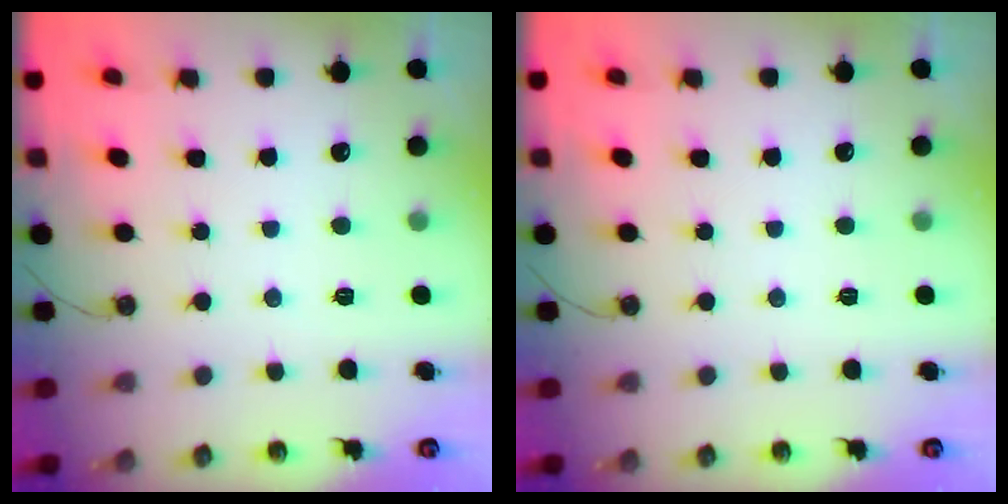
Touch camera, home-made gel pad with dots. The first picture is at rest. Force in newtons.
{"total": 0.0}